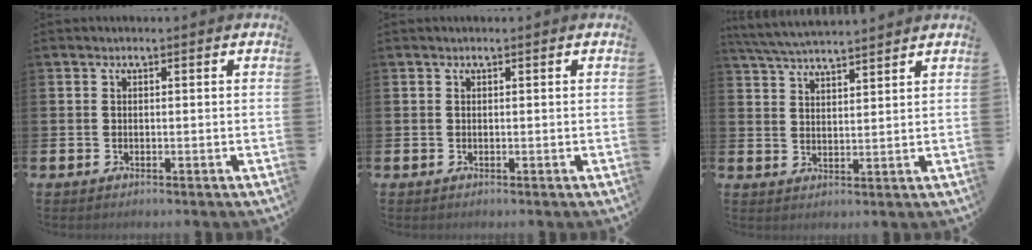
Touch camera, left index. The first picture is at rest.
{"total": 0.0}
{"total": 5.2, "force": [5.1, 0.2, 1.0], "torque": [-0.043, -0.022, 0.093]}